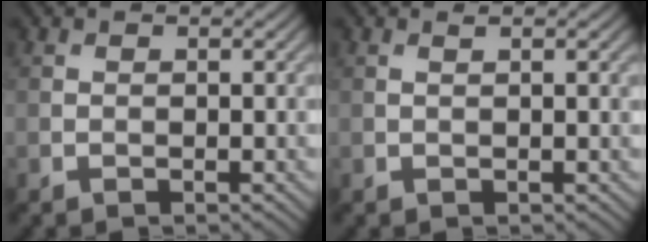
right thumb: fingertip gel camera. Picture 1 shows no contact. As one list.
[{"total": 1.1, "force": [0.5, 0.0, 1.0], "torque": [-0.018, 0.006, 0.008]}]